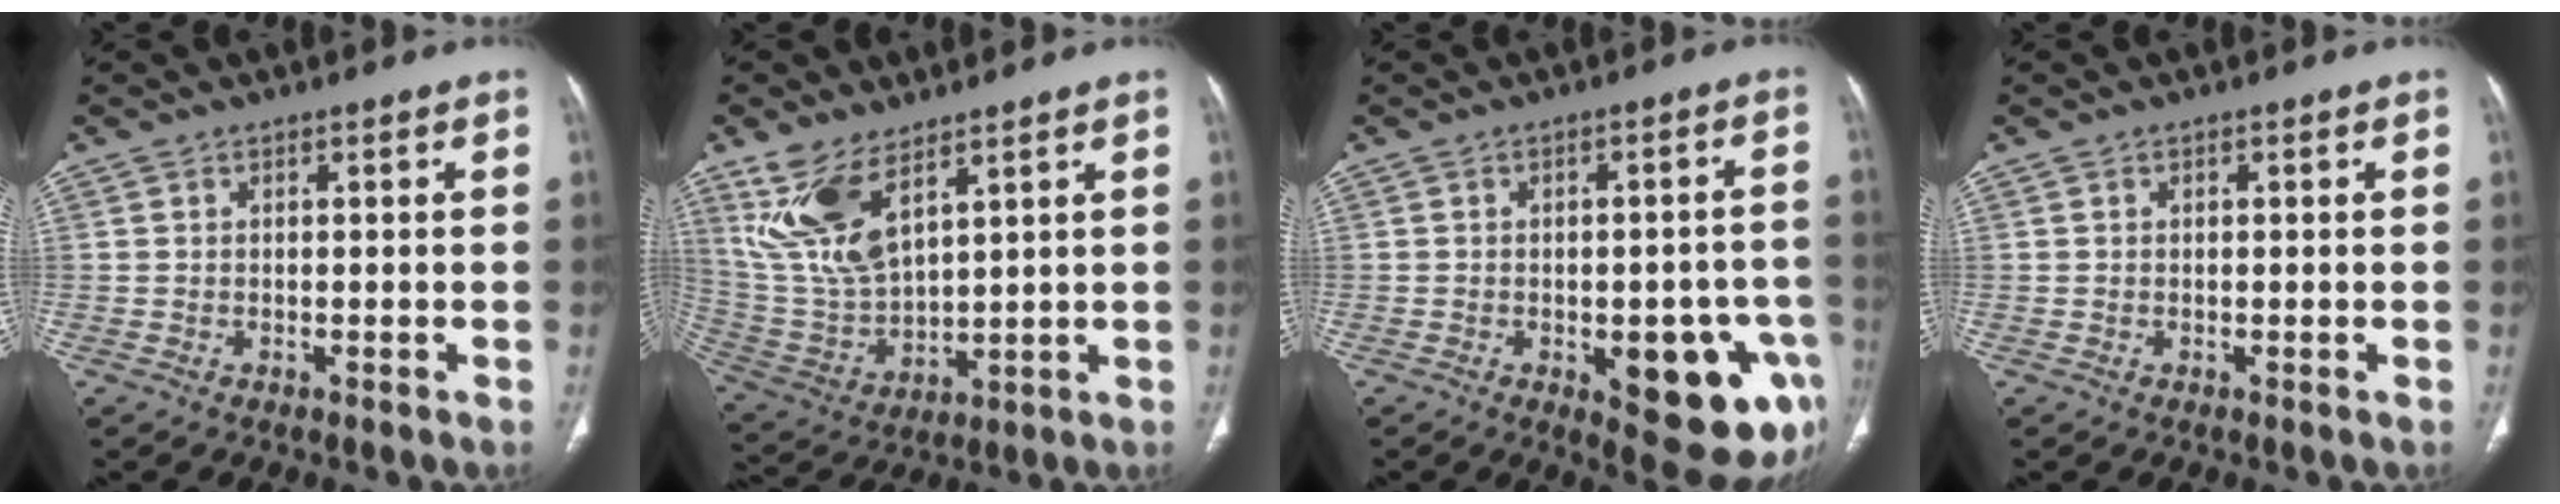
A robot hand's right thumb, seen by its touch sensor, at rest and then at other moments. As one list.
[{"total": 12.8, "force": [7.4, 5.5, 9.0], "torque": [-0.181, -0.031, 0.169]}, {"total": 15.6, "force": [-5.4, 6.6, 13.1], "torque": [-0.117, 0.021, -0.048]}, {"total": 0.0}]